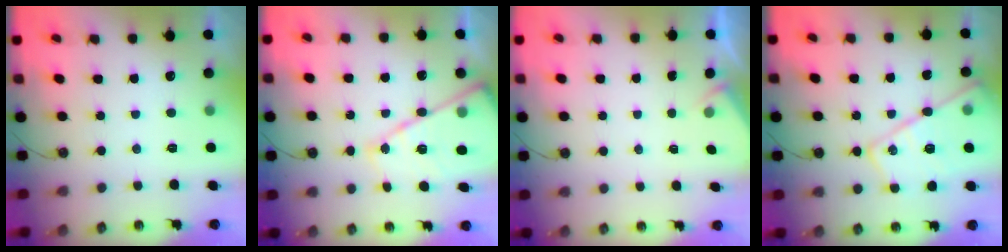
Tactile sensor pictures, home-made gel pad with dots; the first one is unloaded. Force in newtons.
{"total": 18.0, "press": 17.9, "slide": 1.9}
{"total": 2.2, "press": 2.2, "slide": 0.4}
{"total": 18.5, "press": 18.5, "slide": 1.5}